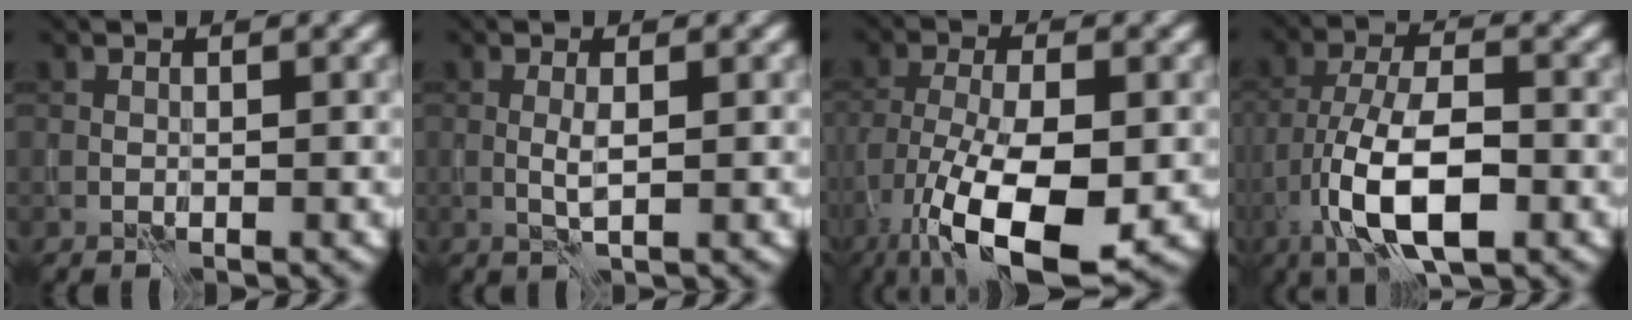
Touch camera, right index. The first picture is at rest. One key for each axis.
{"total": 1.1, "fx": 0.0, "fy": 0.0, "fz": 1.1, "tx": -0.025, "ty": 0.000, "tz": -0.001}
{"total": 11.8, "fx": -5.8, "fy": 4.1, "fz": 9.4, "tx": -0.184, "ty": -0.023, "tz": -0.103}
{"total": 8.8, "fx": -4.0, "fy": 3.3, "fz": 7.1, "tx": -0.135, "ty": 0.001, "tz": -0.078}